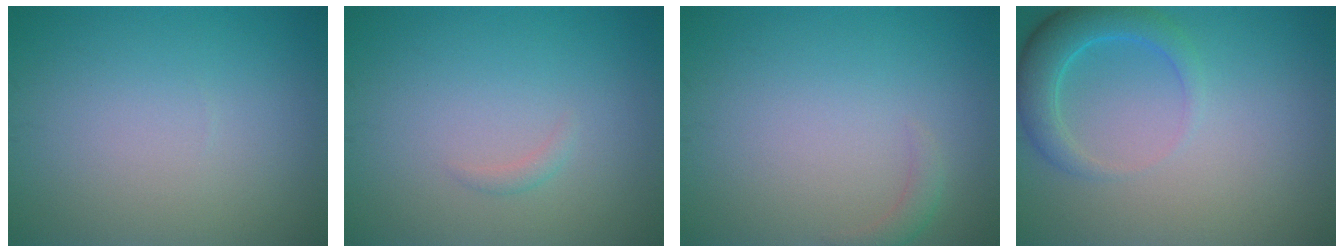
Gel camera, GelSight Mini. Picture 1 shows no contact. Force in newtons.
{"total": 0.7, "press": 0.7, "slide": 0.0}
{"total": 1.2, "press": 1.1, "slide": 0.2}
{"total": 3.7, "press": 3.7, "slide": 0.2}